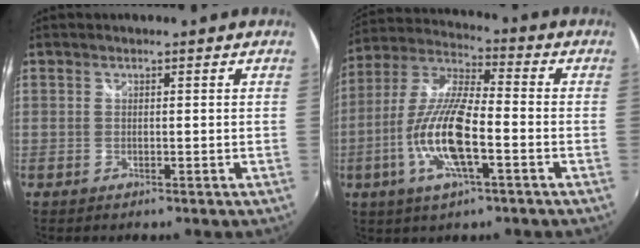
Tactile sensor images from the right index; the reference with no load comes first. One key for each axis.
{"total": 14.3, "fx": -4.6, "fy": 3.5, "fz": 13.1, "tx": -0.270, "ty": -0.006, "tz": -0.090}